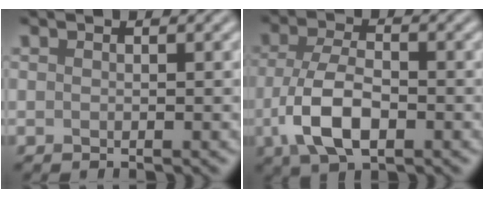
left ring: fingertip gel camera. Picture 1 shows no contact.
{"total": 6.0, "force": [-2.0, 2.9, 4.9], "torque": [-0.102, -0.003, -0.043]}